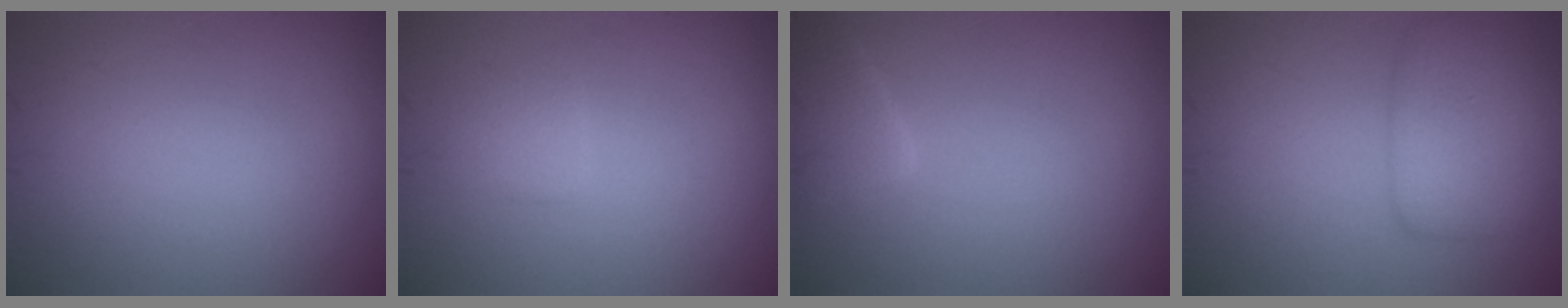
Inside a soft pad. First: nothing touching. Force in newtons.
{"total": 1.4, "press": 1.3, "slide": 0.3}
{"total": 2.8, "press": 2.7, "slide": 0.3}
{"total": 3.7, "press": 3.7, "slide": 0.1}